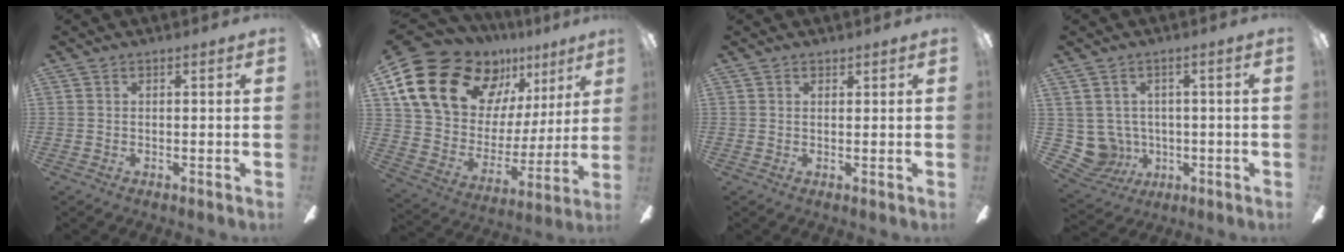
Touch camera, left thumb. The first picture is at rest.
{"total": 23.0, "force": [14.1, 14.0, 11.5], "torque": [-0.212, -0.078, 0.272]}
{"total": 1.0, "force": [0.8, 0.5, 0.2], "torque": [0.004, -0.003, 0.013]}
{"total": 7.1, "force": [0.8, 6.9, 1.3], "torque": [-0.075, -0.014, 0.021]}